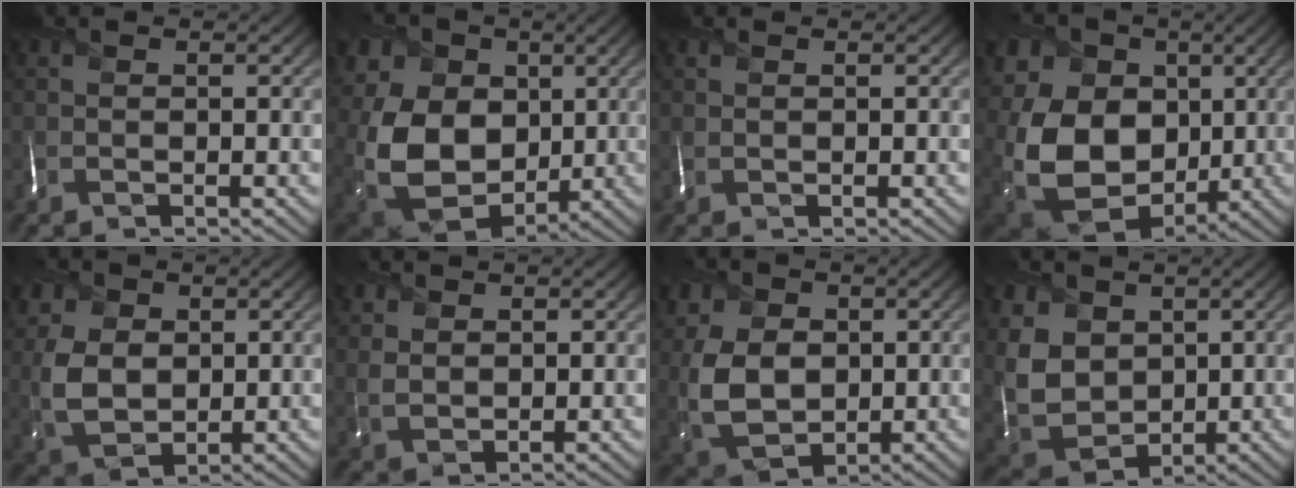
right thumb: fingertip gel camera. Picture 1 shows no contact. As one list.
[{"total": 15.9, "force": [2.5, 11.9, 10.3], "torque": [-0.246, 0.000, 0.074]}, {"total": 1.0, "force": [0.8, -0.5, -0.3], "torque": [0.010, 0.002, 0.019]}, {"total": 17.1, "force": [1.2, 12.8, 11.2], "torque": [-0.258, -0.011, 0.060]}, {"total": 7.7, "force": [2.4, 5.5, 4.7], "torque": [-0.134, -0.002, 0.049]}, {"total": 2.6, "force": [2.2, 1.2, 0.8], "torque": [-0.021, 0.001, 0.050]}, {"total": 9.7, "force": [1.9, 7.1, 6.3], "torque": [-0.167, -0.002, 0.037]}, {"total": 10.4, "force": [3.4, 7.8, 5.9], "torque": [-0.178, 0.004, 0.072]}]